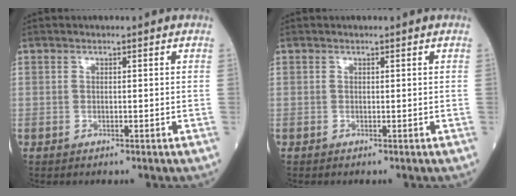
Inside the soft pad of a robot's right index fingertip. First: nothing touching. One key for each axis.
{"total": 0.0}